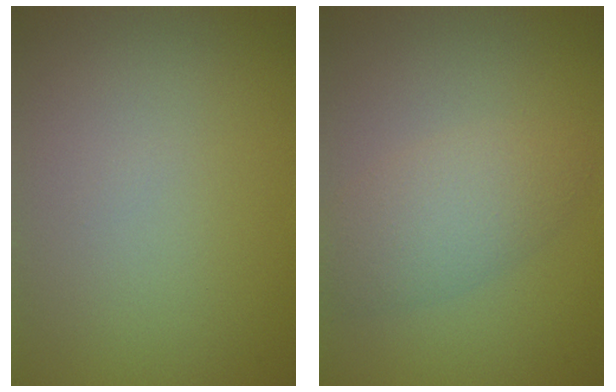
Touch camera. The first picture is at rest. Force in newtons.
{"total": 3.8, "press": 3.8, "slide": 0.1}